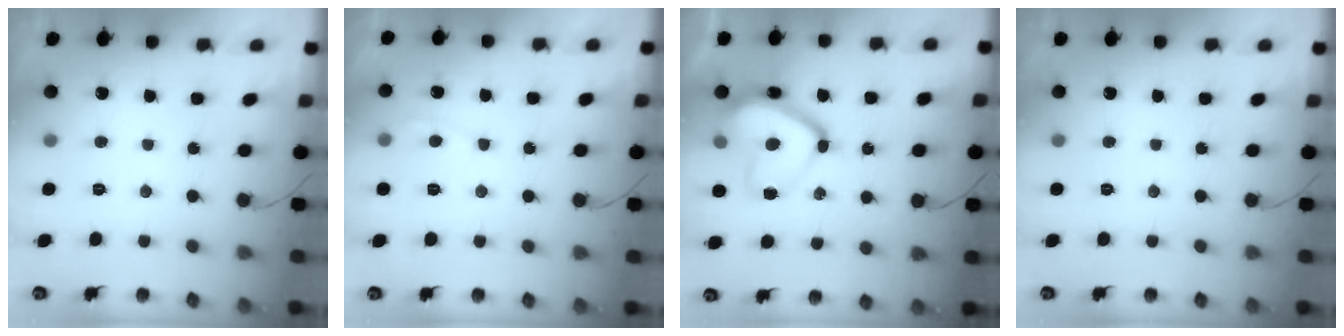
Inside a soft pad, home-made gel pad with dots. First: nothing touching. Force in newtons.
{"total": 2.9, "press": 2.9, "slide": 0.3}
{"total": 16.4, "press": 16.4, "slide": 1.4}
{"total": 0.0}